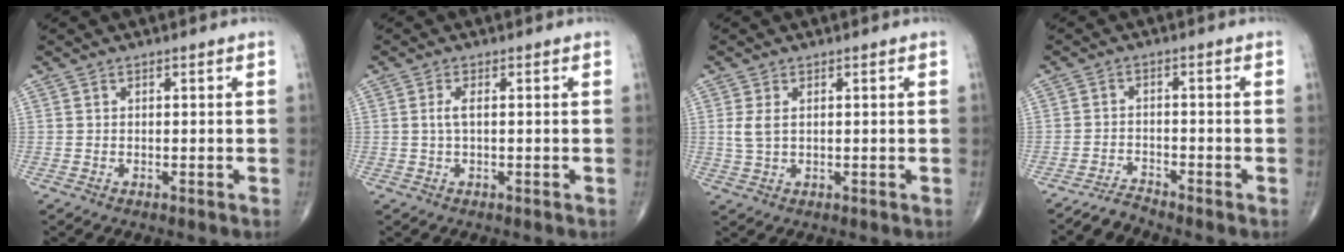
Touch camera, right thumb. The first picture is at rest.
{"total": 1.7, "force": [0.1, 0.4, 1.7], "torque": [-0.045, 0.004, 0.003]}
{"total": 2.8, "force": [0.6, 1.6, 2.3], "torque": [-0.058, 0.002, 0.017]}
{"total": 2.6, "force": [-2.6, -0.2, -0.2], "torque": [0.001, 0.002, -0.052]}